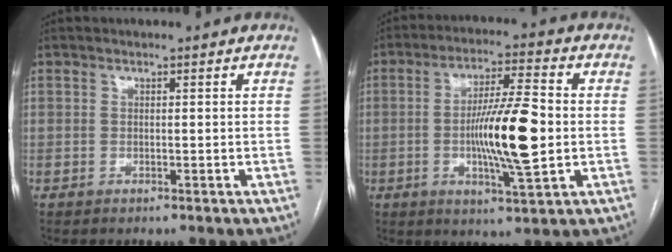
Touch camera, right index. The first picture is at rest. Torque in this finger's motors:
{"motor_torque": [0.76, -0.35, 0.85, 0.19]}